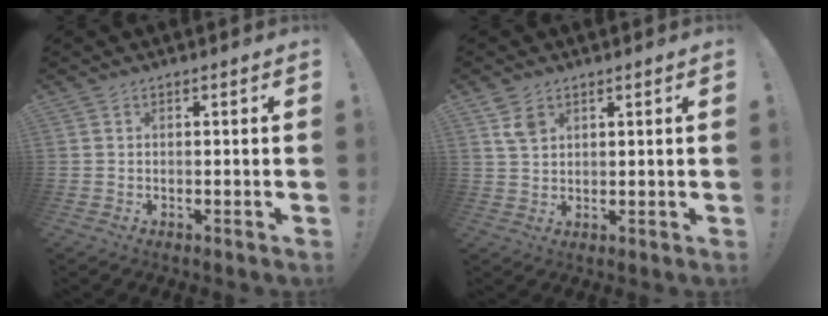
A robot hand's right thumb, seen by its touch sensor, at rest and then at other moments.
{"total": 4.3, "force": [2.6, 2.5, 2.3], "torque": [-0.039, -0.010, 0.050]}